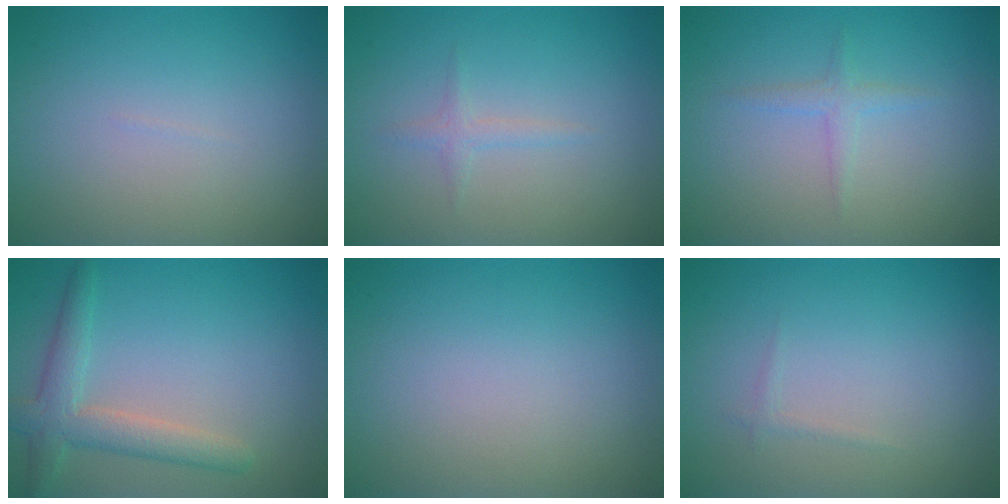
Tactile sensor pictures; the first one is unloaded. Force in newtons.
{"total": 1.0, "press": 1.0, "slide": 0.1}
{"total": 1.2, "press": 1.2, "slide": 0.0}
{"total": 3.6, "press": 3.6, "slide": 0.1}
{"total": 0.0}
{"total": 0.6, "press": 0.6, "slide": 0.0}